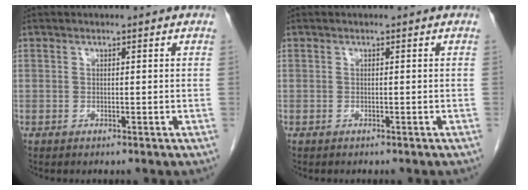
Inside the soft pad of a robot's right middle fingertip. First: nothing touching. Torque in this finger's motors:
{"motor_torque": [-0.09, -0.12, 0.05, 0.01]}